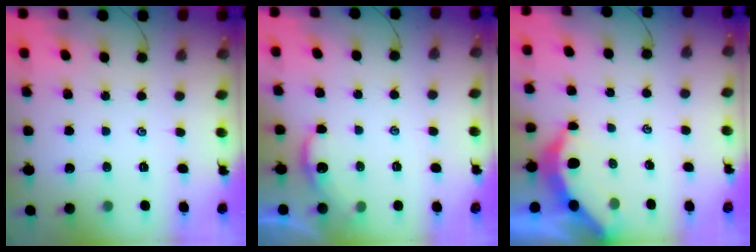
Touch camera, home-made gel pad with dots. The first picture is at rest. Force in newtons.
{"total": 1.6, "press": 1.5, "slide": 0.2}
{"total": 3.7, "press": 3.7, "slide": 0.4}